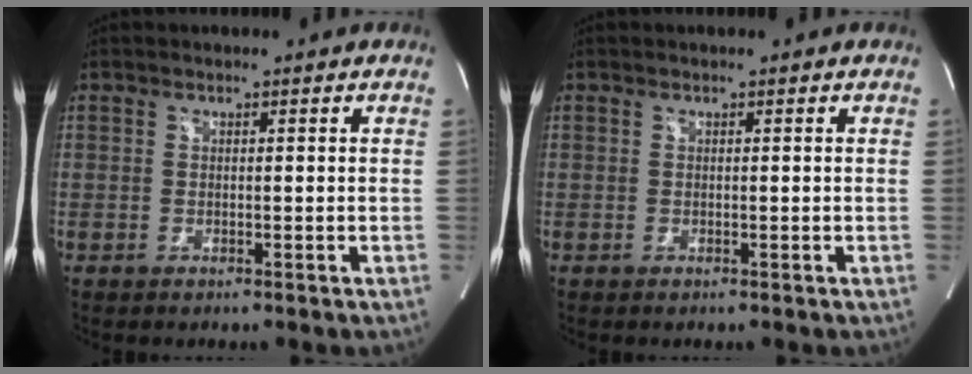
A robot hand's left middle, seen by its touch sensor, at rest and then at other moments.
{"total": 0.0}